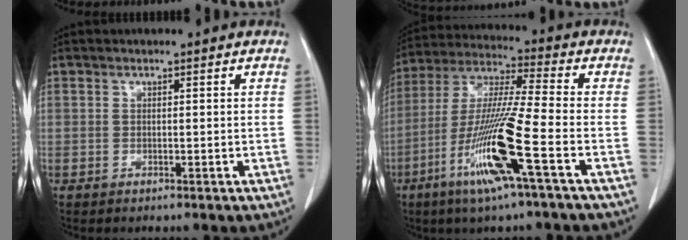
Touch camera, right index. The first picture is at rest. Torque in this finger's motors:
{"motor_torque": [2.14, 0.00, 0.52, 0.13]}